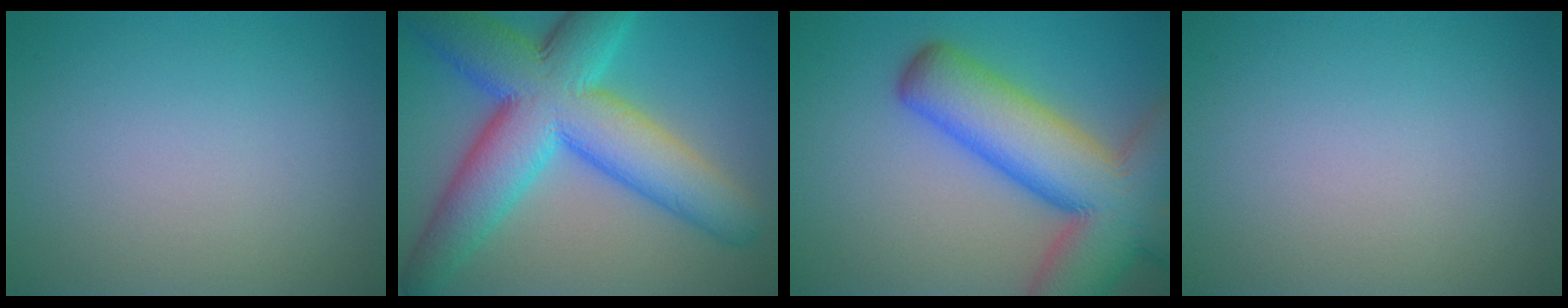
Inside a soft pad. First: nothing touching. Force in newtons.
{"total": 12.9, "press": 12.9, "slide": 0.4}
{"total": 13.4, "press": 13.3, "slide": 0.7}
{"total": 0.0}